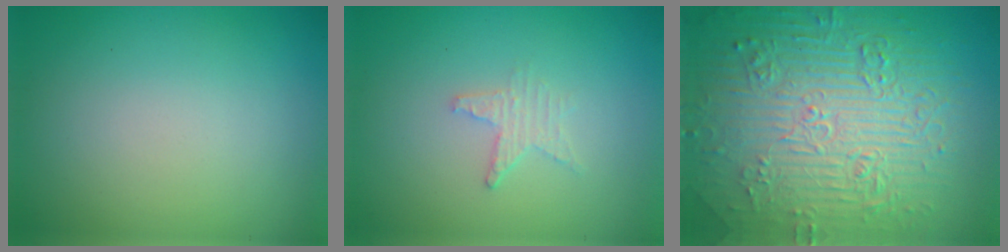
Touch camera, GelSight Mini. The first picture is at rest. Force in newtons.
{"total": 1.5, "press": 1.4, "slide": 0.3}
{"total": 11.0, "press": 7.5, "slide": 8.1}